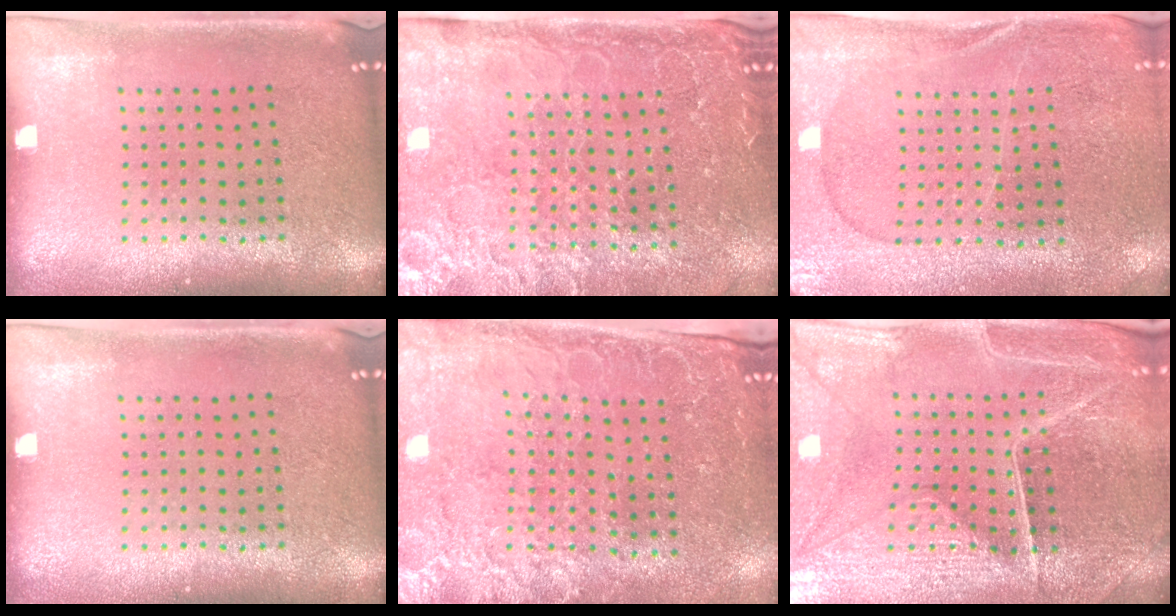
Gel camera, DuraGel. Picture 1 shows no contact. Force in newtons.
{"total": 4.2, "press": 4.0, "slide": 1.5}
{"total": 1.1, "press": 1.1, "slide": 0.4}
{"total": 0.0}
{"total": 3.1, "press": 2.9, "slide": 1.0}
{"total": 4.0, "press": 4.0, "slide": 0.6}